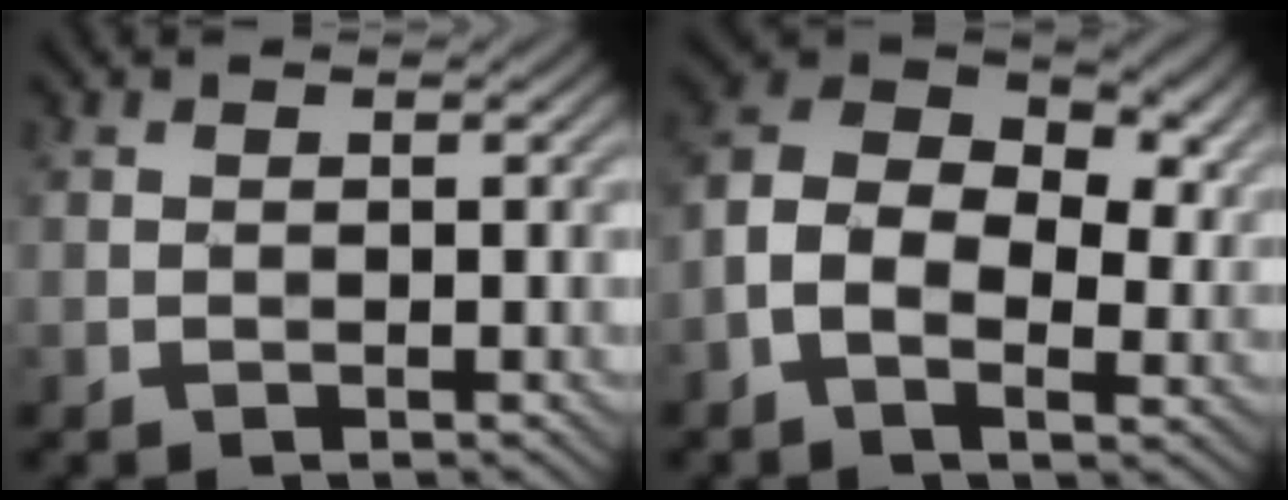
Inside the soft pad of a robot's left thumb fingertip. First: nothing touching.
{"total": 10.8, "force": [-0.5, 7.2, 8.1], "torque": [-0.170, 0.007, -0.025]}